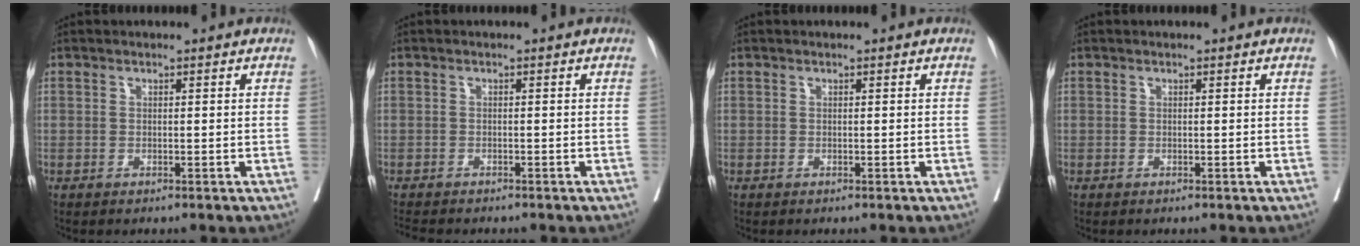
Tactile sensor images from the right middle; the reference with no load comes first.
{"total": 3.9, "force": [-3.5, 0.7, 1.5], "torque": [-0.022, -0.009, -0.055]}
{"total": 0.0}
{"total": 0.0}